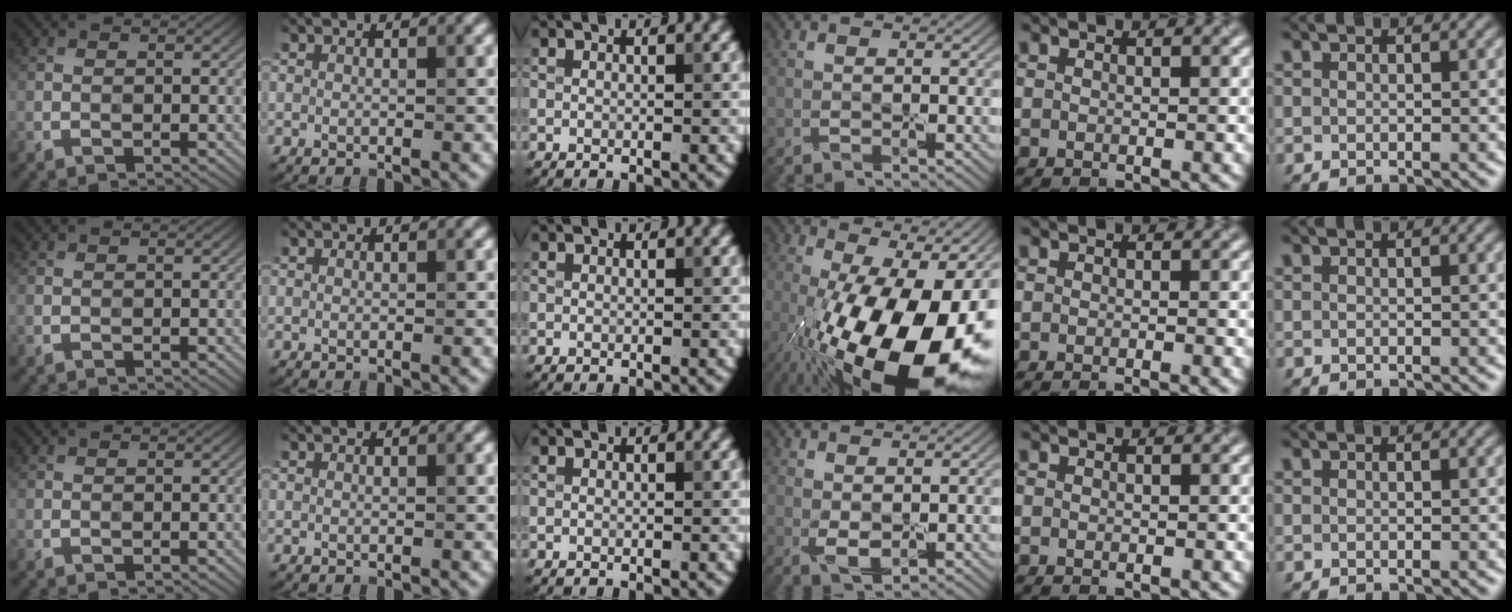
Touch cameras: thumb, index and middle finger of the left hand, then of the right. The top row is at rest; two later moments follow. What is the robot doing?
{"motion": "peel", "object": "cling film"}